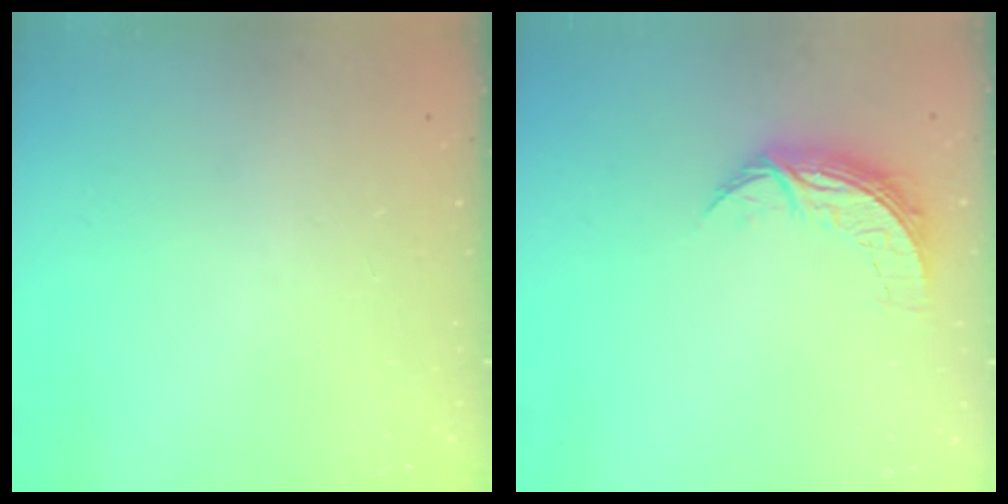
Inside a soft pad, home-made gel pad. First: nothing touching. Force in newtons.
{"total": 7.2, "press": 7.2, "slide": 0.2}